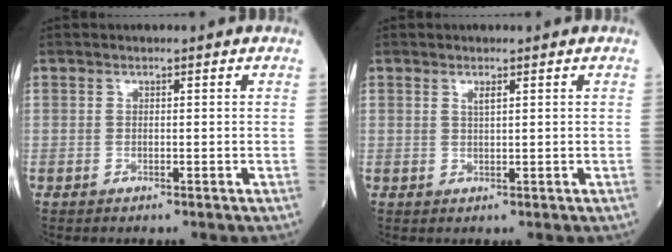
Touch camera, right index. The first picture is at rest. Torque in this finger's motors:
{"motor_torque": [-0.01, 0.01, 0.00, 0.03]}